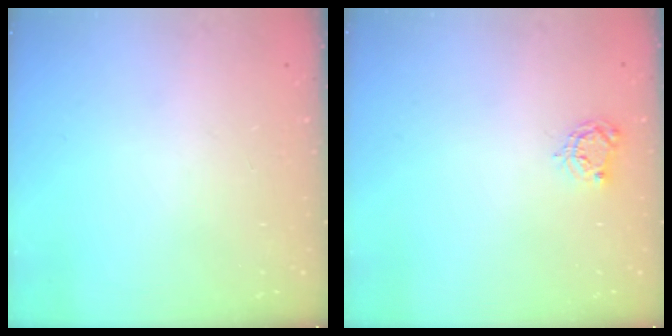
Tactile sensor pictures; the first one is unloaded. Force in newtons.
{"total": 4.4, "press": 4.4, "slide": 0.4}